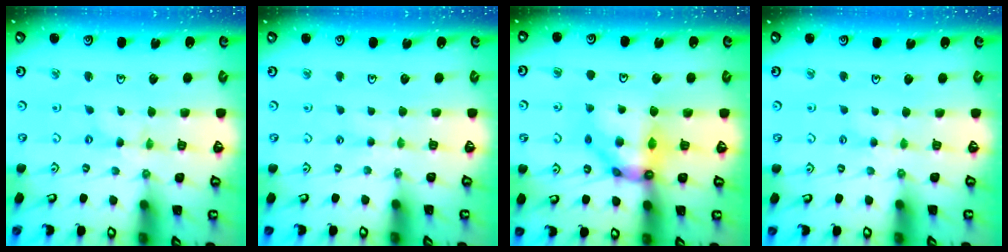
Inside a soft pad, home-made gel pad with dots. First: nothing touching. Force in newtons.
{"total": 2.6, "press": 2.6, "slide": 0.5}
{"total": 11.8, "press": 11.7, "slide": 1.1}
{"total": 2.3, "press": 2.3, "slide": 0.4}